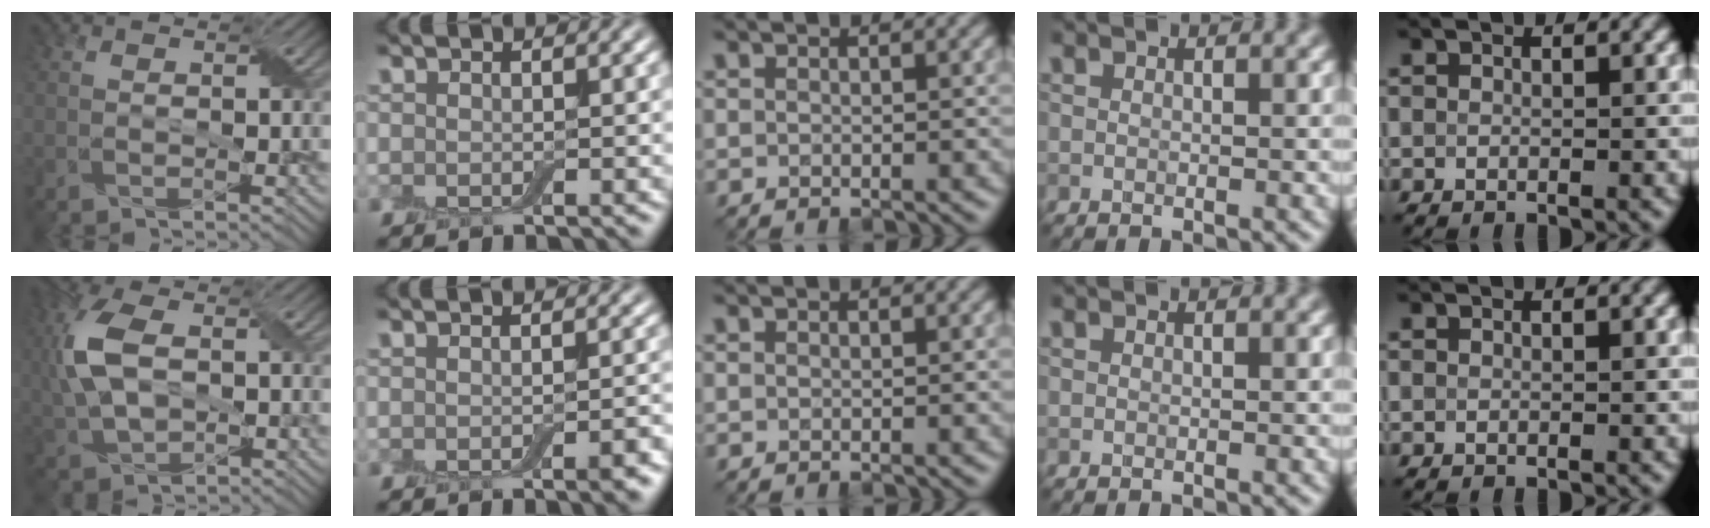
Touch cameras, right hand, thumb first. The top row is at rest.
{"thumb": {"total": 9.2, "force": [0.8, 5.5, 7.4], "torque": [-0.202, 0.010, 0.015]}, "index": {"total": 1.8, "force": [-0.8, 0.5, 1.6], "torque": [-0.018, 0.000, -0.008]}}